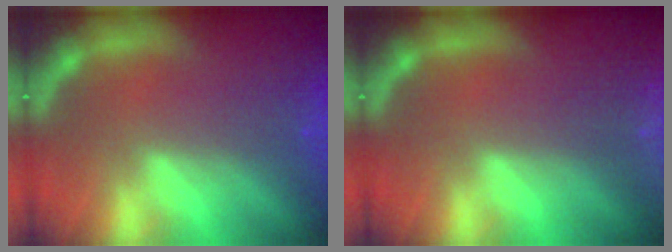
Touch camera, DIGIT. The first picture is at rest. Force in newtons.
{"total": 10.1}